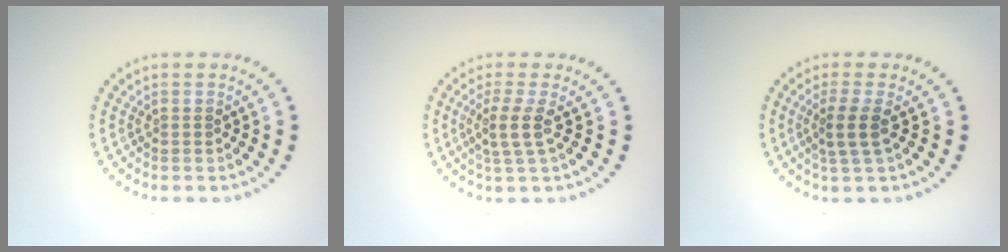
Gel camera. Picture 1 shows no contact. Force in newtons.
{"total": 2.3, "press": 1.7, "slide": 1.5}
{"total": 2.3, "press": 1.9, "slide": 1.3}